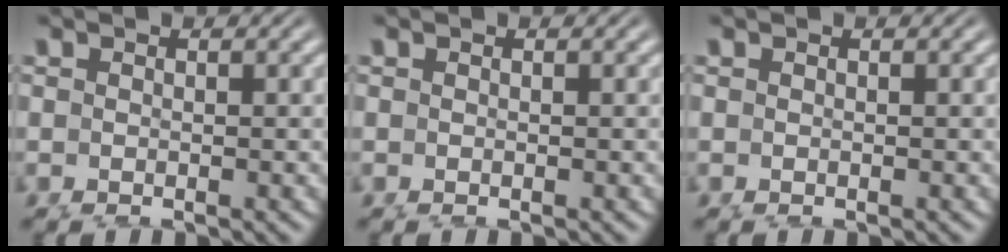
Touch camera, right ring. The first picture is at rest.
{"total": 0.0}
{"total": 0.0}